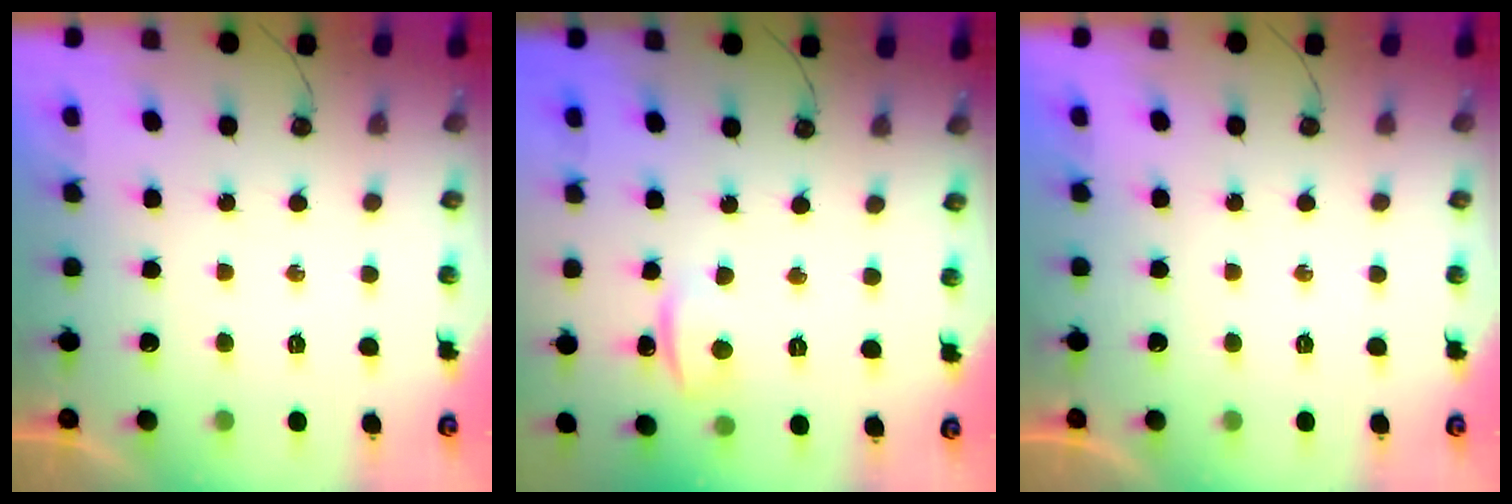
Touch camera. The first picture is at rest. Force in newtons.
{"total": 1.5, "press": 1.3, "slide": 0.7}
{"total": 0.0}